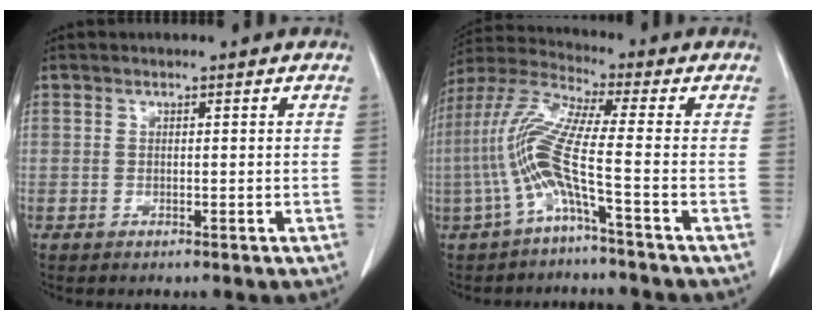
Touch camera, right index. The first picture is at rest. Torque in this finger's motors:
{"motor_torque": [1.73, -0.40, 0.38, 0.21]}